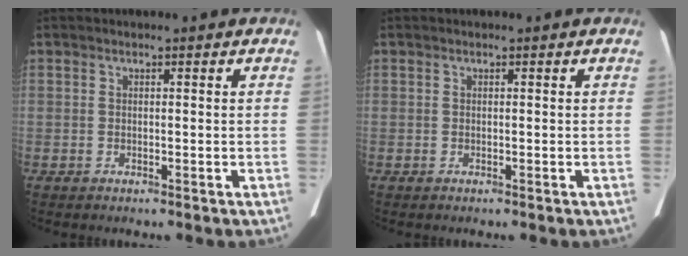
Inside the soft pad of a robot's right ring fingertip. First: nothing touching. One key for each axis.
{"total": 0.0}